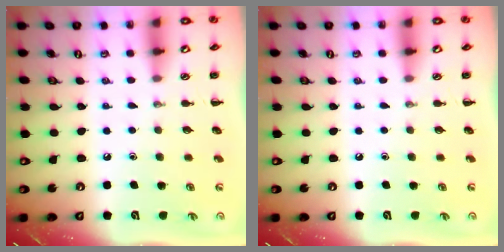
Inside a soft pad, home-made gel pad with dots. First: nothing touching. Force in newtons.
{"total": 0.0}